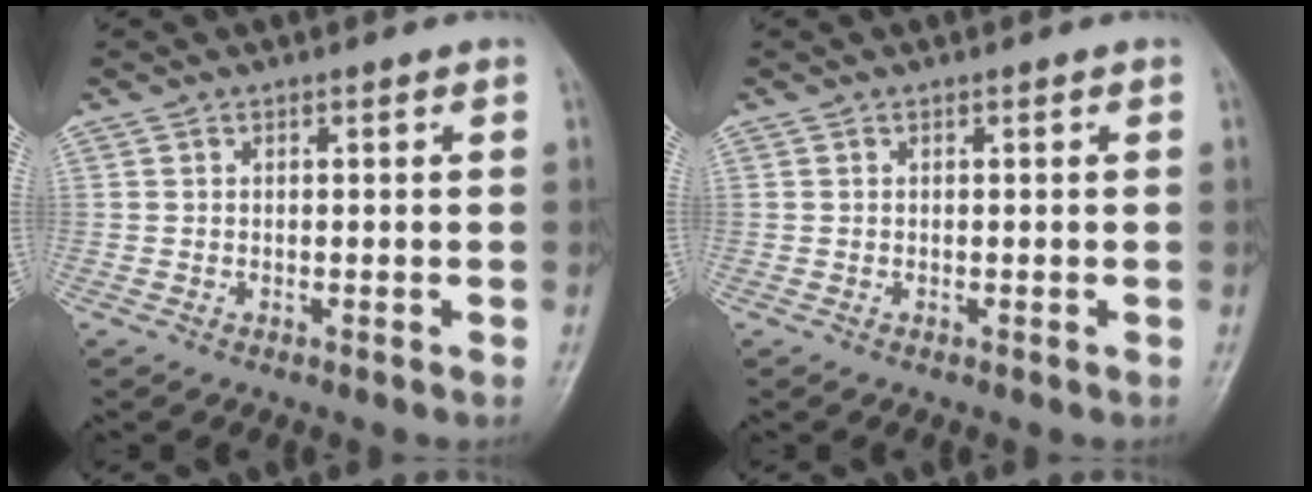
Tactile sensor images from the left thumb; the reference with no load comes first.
{"total": 0.0}